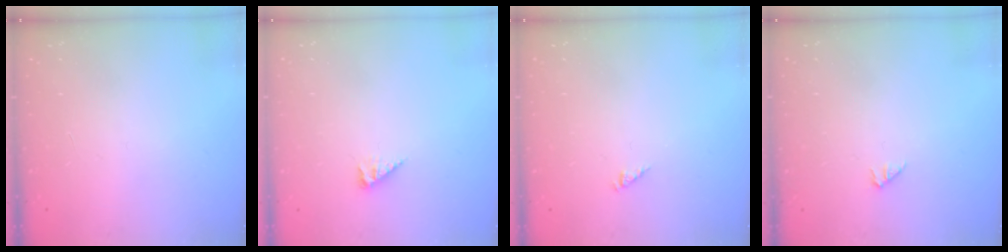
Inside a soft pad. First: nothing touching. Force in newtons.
{"total": 4.6, "press": 4.6, "slide": 0.7}
{"total": 0.0}
{"total": 0.0}